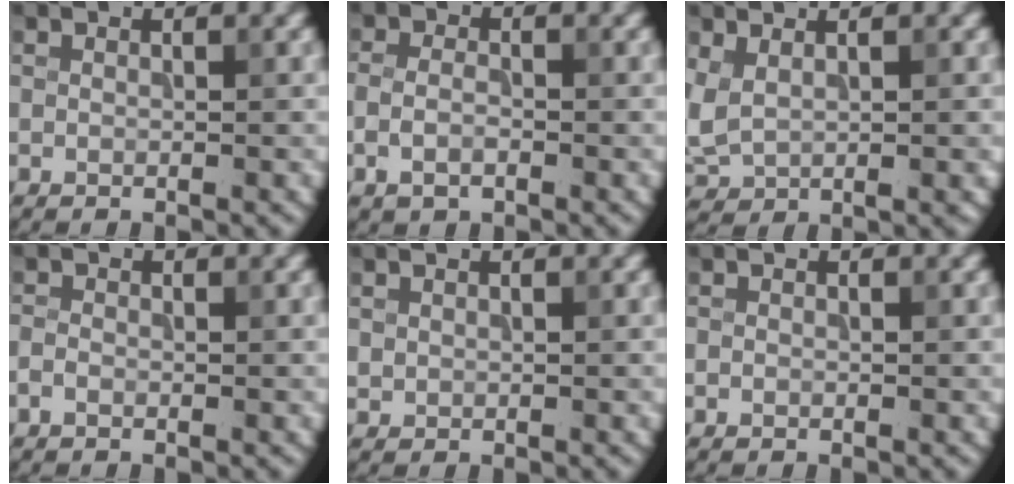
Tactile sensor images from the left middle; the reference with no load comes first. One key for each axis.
{"total": 2.2, "fx": -0.7, "fy": 1.4, "fz": 1.5, "tx": -0.035, "ty": -0.001, "tz": -0.016}
{"total": 2.7, "fx": 1.0, "fy": 1.5, "fz": 2.1, "tx": -0.051, "ty": -0.003, "tz": 0.028}
{"total": 1.0, "fx": -0.6, "fy": 0.6, "fz": 0.5, "tx": -0.009, "ty": 0.001, "tz": -0.015}
{"total": 0.6, "fx": 0.2, "fy": 0.6, "fz": 0.1, "tx": 0.003, "ty": -0.004, "tz": 0.006}
{"total": 0.0}